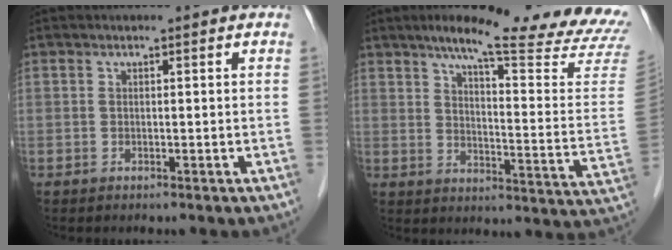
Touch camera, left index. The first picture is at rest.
{"total": 23.5, "force": [20.1, 1.0, 12.2], "torque": [-0.162, -0.071, 0.242]}